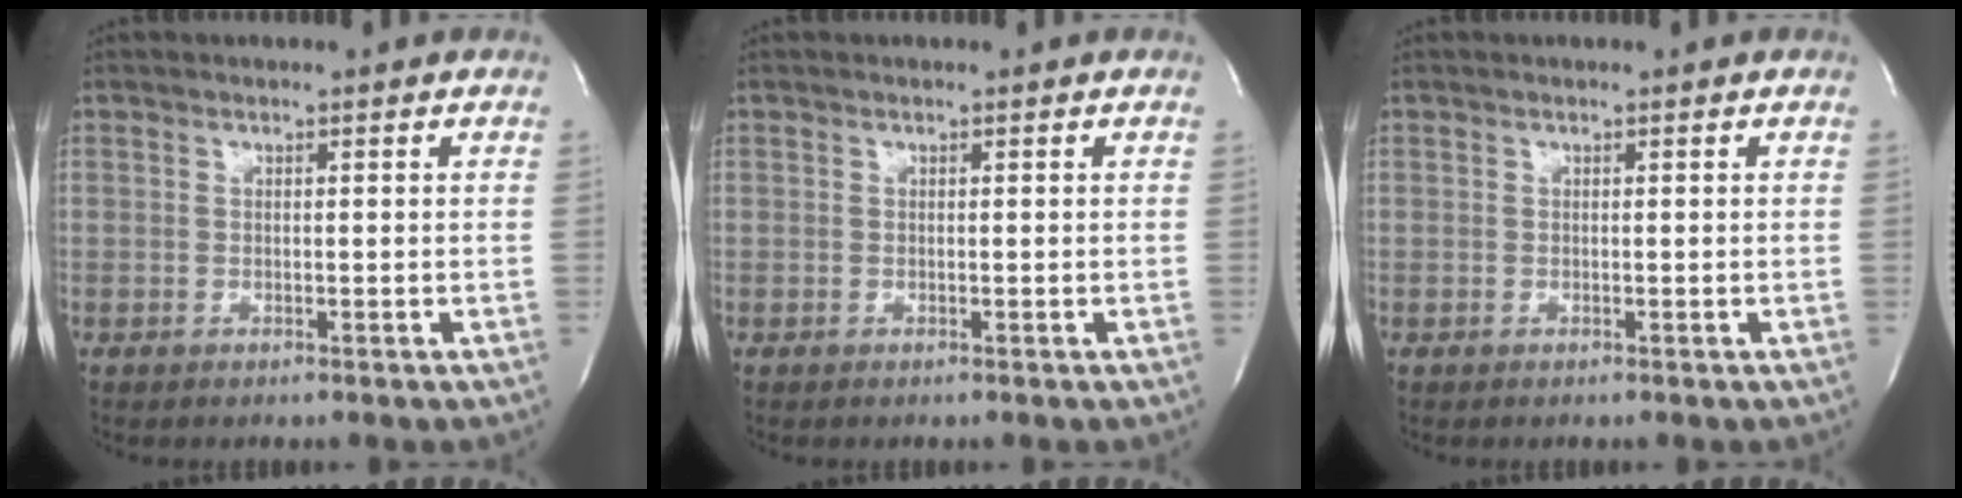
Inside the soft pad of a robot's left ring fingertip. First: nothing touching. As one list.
[{"total": 0.0}, {"total": 0.0}]